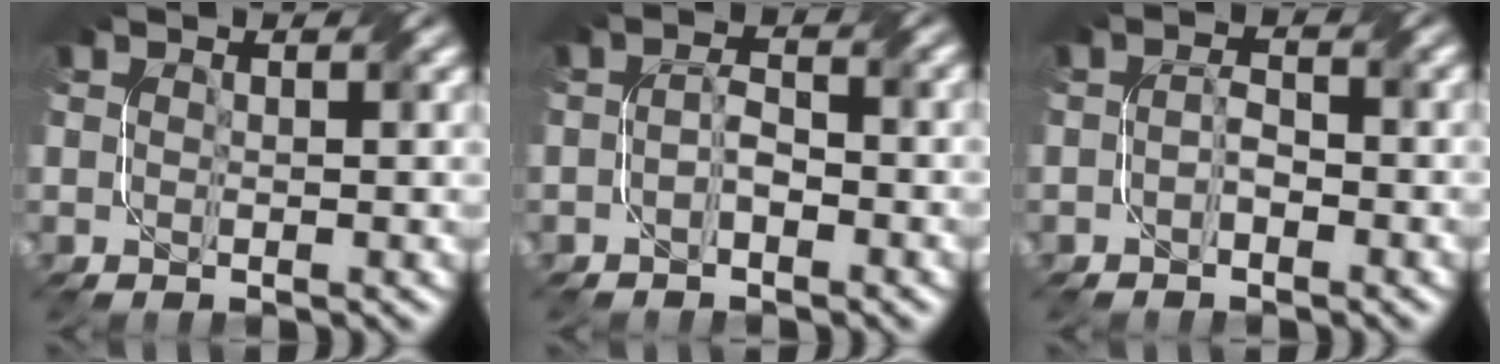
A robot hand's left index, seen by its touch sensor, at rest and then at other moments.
{"total": 2.0, "force": [-1.1, 0.8, 1.5], "torque": [-0.028, 0.004, -0.022]}
{"total": 1.7, "force": [-1.0, 0.7, 1.1], "torque": [-0.021, 0.003, -0.019]}